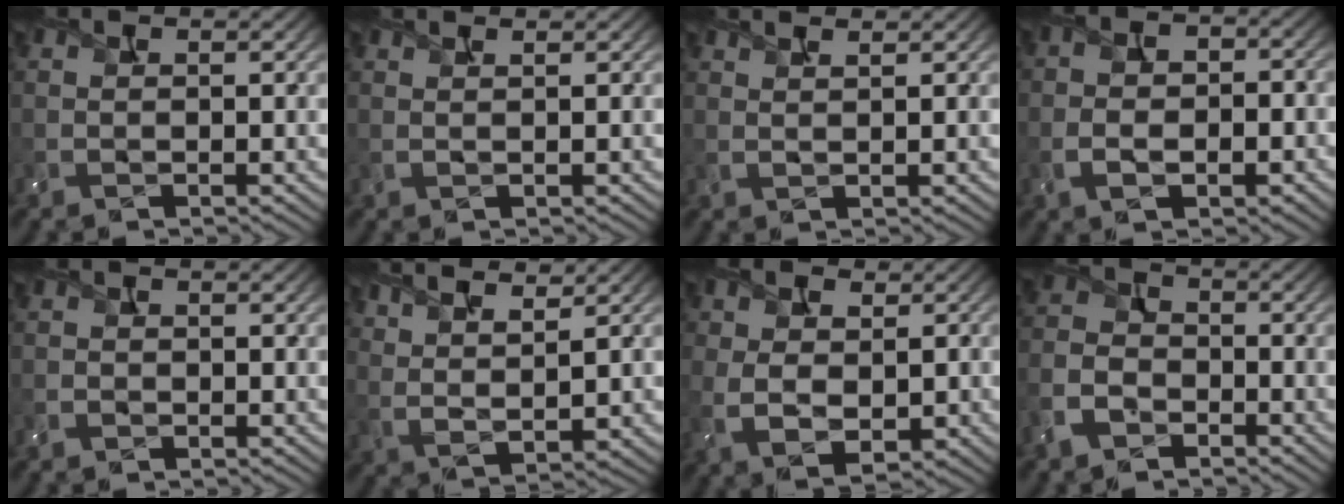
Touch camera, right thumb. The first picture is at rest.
{"total": 1.1, "force": [0.9, 0.0, 0.6], "torque": [-0.019, 0.002, 0.012]}
{"total": 1.9, "force": [1.6, 0.2, 1.0], "torque": [-0.024, 0.002, 0.025]}
{"total": 5.9, "force": [-1.8, 3.7, 4.2], "torque": [-0.065, -0.004, -0.034]}
{"total": 1.0, "force": [-0.5, 0.7, 0.4], "torque": [-0.007, -0.001, -0.012]}
{"total": 7.2, "force": [5.4, 1.8, 4.4], "torque": [-0.083, -0.001, 0.089]}
{"total": 7.4, "force": [0.1, 5.2, 5.3], "torque": [-0.115, -0.005, 0.010]}
{"total": 5.7, "force": [-3.4, 3.6, 2.7], "torque": [-0.075, -0.002, -0.081]}